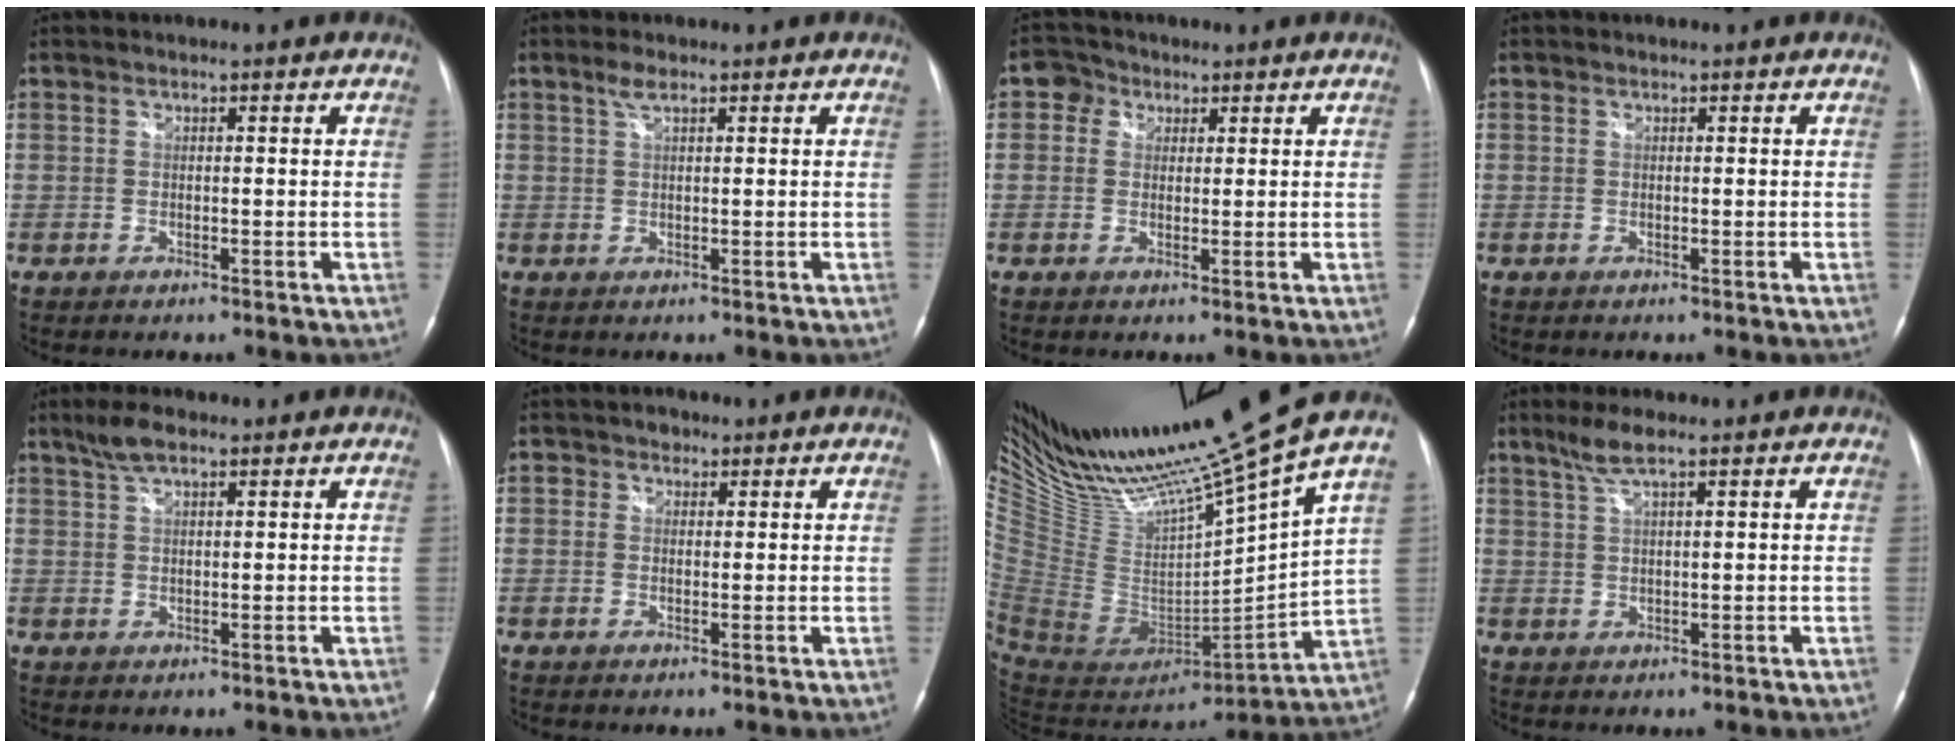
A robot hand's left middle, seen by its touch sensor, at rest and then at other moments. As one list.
[{"total": 1.9, "force": [1.2, 0.5, 1.4], "torque": [-0.031, 0.007, 0.025]}, {"total": 3.2, "force": [1.3, 2.7, 1.0], "torque": [-0.019, 0.011, 0.020]}, {"total": 0.0}, {"total": 3.9, "force": [2.8, 1.1, 2.5], "torque": [-0.057, 0.011, 0.055]}, {"total": 2.0, "force": [0.9, 1.7, 0.7], "torque": [-0.014, 0.009, 0.012]}, {"total": 28.0, "force": [23.5, 1.0, 15.1], "torque": [-0.269, -0.069, 0.408]}, {"total": 3.9, "force": [2.7, 0.3, 2.8], "torque": [-0.064, 0.007, 0.055]}]